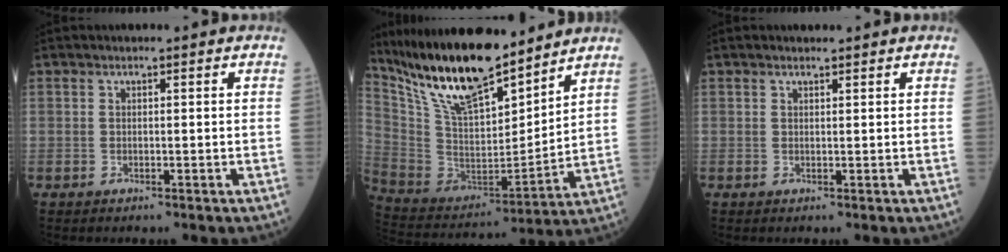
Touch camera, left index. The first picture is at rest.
{"total": 19.0, "force": [15.4, 4.3, 10.2], "torque": [-0.191, -0.001, 0.293]}
{"total": 0.9, "force": [0.8, 0.2, 0.2], "torque": [-0.012, 0.004, 0.014]}